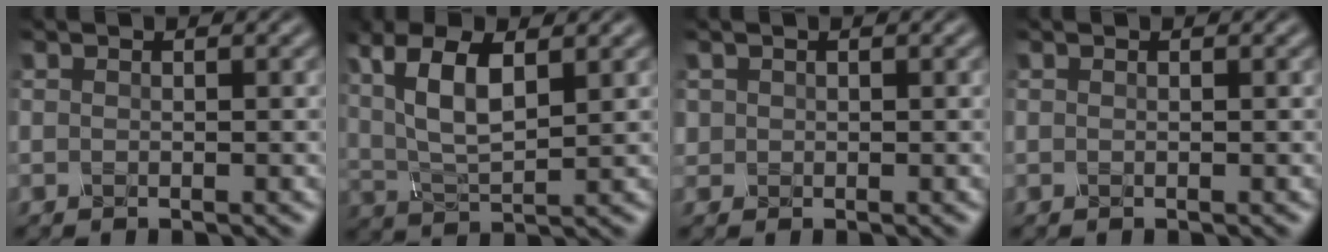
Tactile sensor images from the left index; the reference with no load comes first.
{"total": 7.0, "force": [2.4, 2.7, 5.9], "torque": [-0.126, 0.006, 0.046]}
{"total": 0.7, "force": [0.1, 0.7, -0.1], "torque": [0.001, -0.001, 0.005]}
{"total": 0.0}